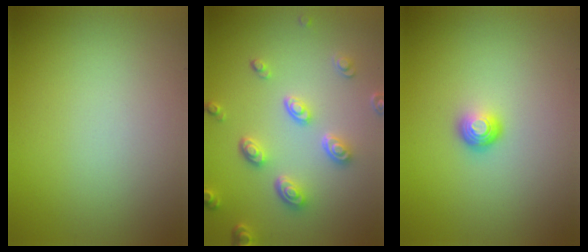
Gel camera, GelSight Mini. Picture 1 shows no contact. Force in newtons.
{"total": 4.2, "press": 3.4, "slide": 2.5}
{"total": 1.7, "press": 1.2, "slide": 1.2}